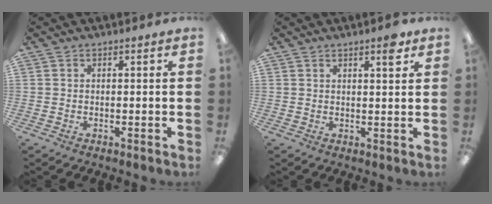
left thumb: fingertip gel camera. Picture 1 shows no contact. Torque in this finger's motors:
{"motor_torque": [0.01, 0.04, -0.18, -0.03, 0.01]}